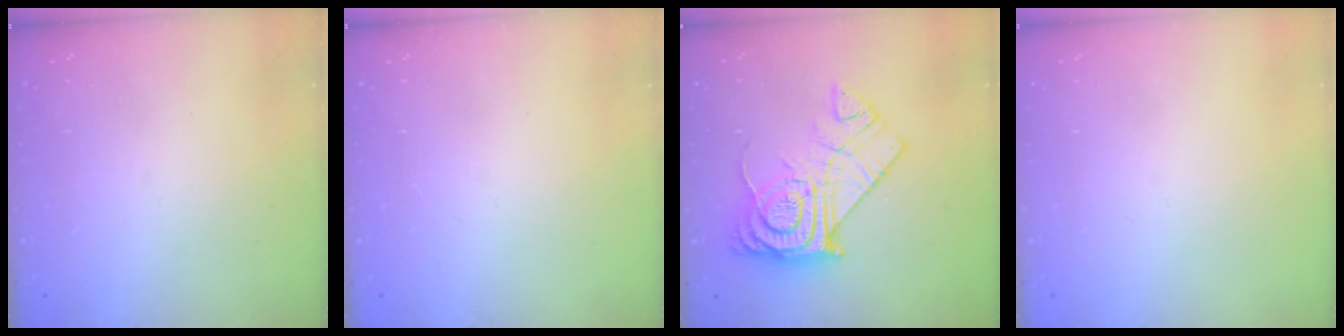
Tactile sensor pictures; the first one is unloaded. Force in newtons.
{"total": 3.6, "press": 3.6, "slide": 0.3}
{"total": 17.3, "press": 17.2, "slide": 1.6}
{"total": 0.0}